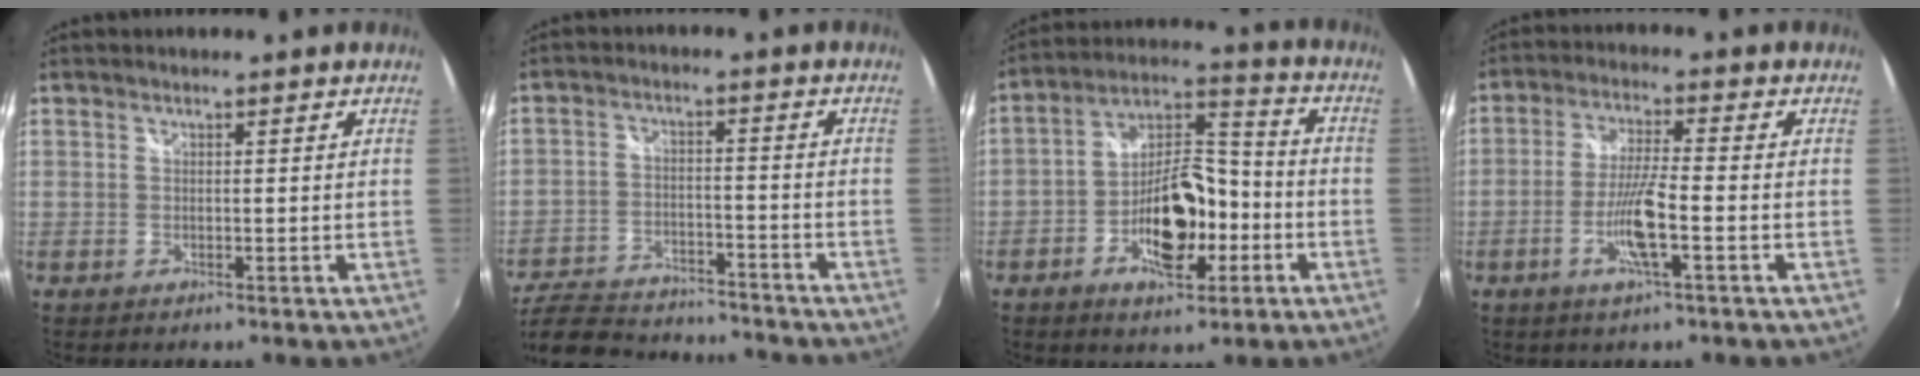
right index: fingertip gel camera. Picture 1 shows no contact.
{"total": 20.3, "force": [-16.9, 7.8, 8.1], "torque": [-0.195, -0.010, -0.250]}
{"total": 14.2, "force": [-5.2, 6.4, 11.5], "torque": [-0.203, 0.024, -0.081]}
{"total": 7.8, "force": [-2.8, 0.5, 7.3], "torque": [-0.145, -0.006, -0.056]}